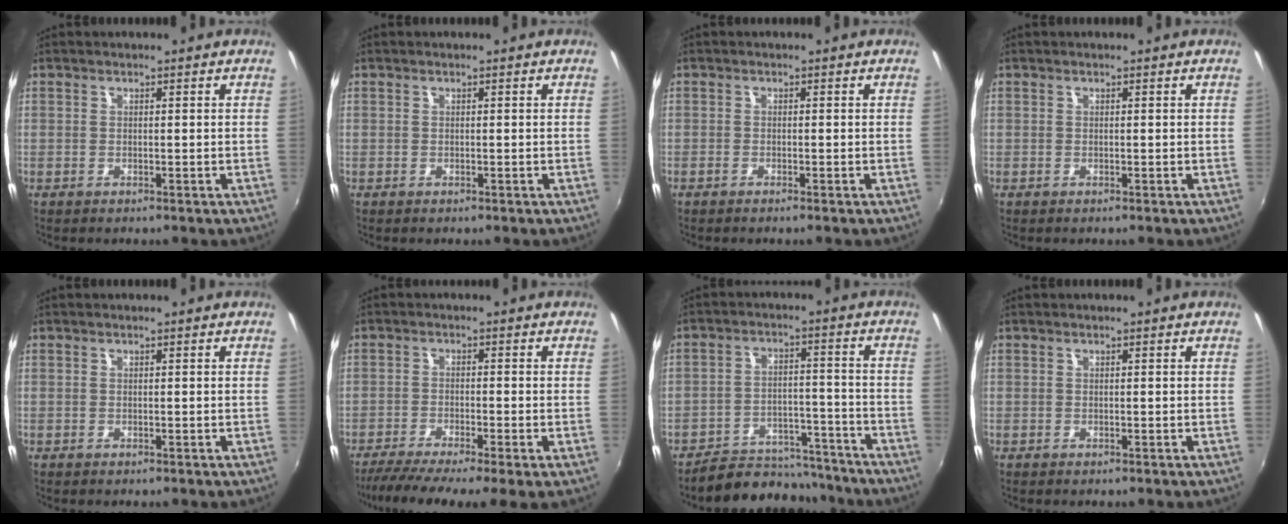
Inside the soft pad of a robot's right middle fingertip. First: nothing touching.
{"total": 0.0}
{"total": 0.8, "force": [-0.7, -0.1, 0.4], "torque": [-0.009, -0.002, -0.015]}
{"total": 0.0}
{"total": 0.0}
{"total": 7.9, "force": [-5.8, 0.0, 5.4], "torque": [-0.111, -0.031, -0.100]}
{"total": 12.1, "force": [-11.0, 4.7, 1.9], "torque": [-0.045, 0.034, -0.148]}
{"total": 0.0}